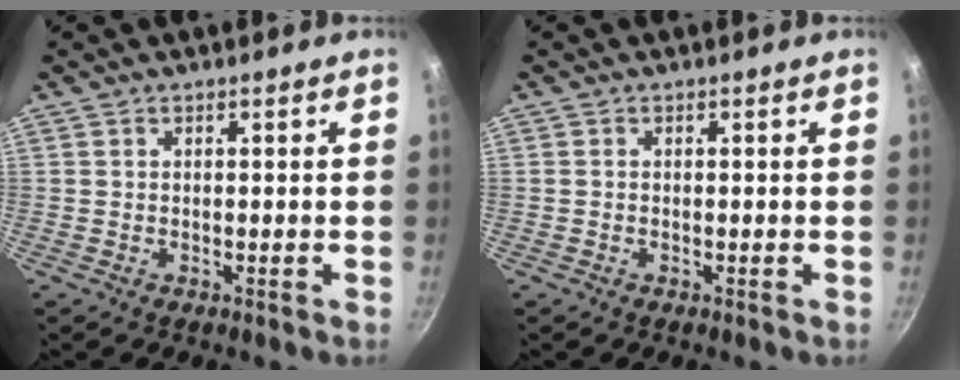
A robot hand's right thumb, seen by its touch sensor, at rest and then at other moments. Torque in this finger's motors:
{"motor_torque": [0.18, -0.02, 0.44, 0.35, 0.00]}